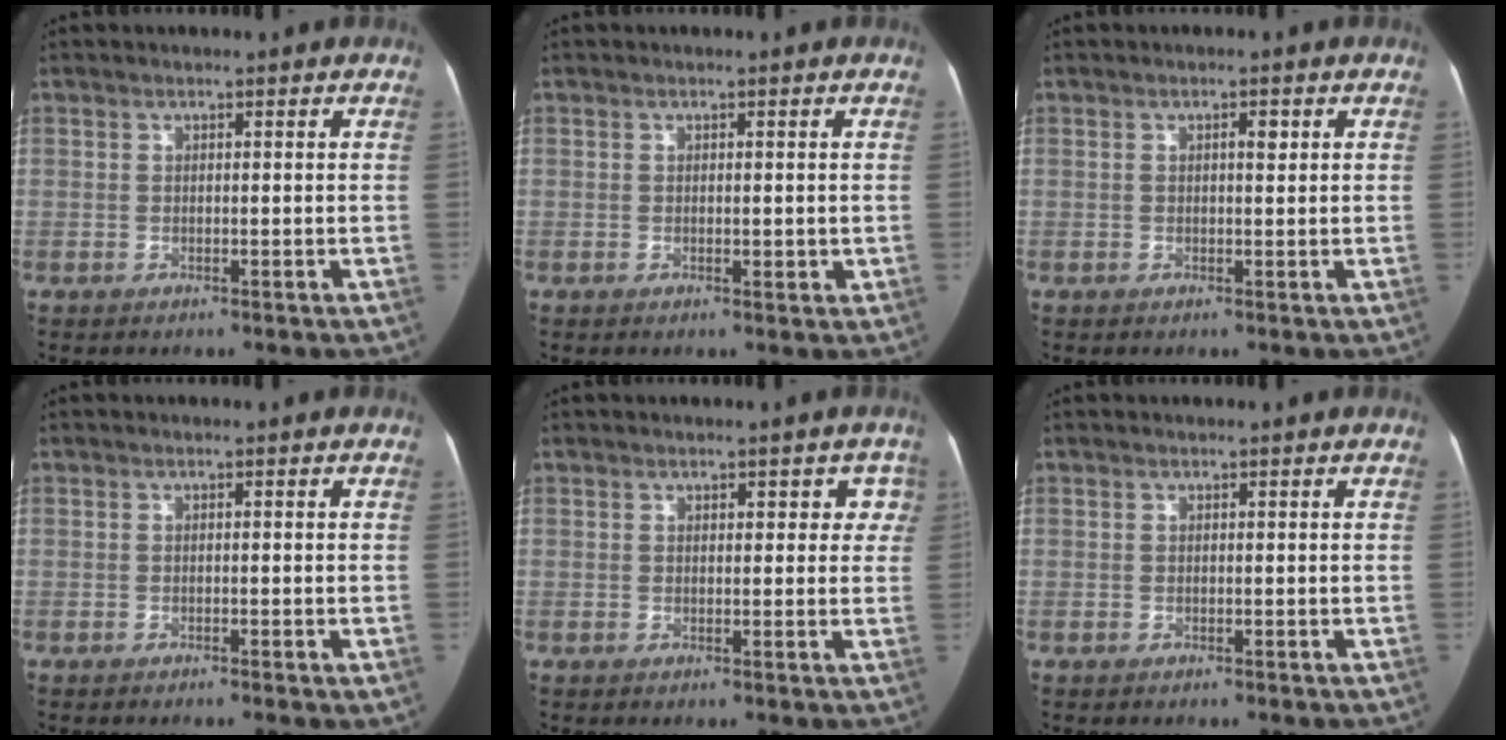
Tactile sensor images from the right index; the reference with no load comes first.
{"total": 1.5, "force": [0.0, 0.7, 1.3], "torque": [-0.018, -0.003, 0.002]}
{"total": 1.6, "force": [0.5, 0.5, 1.5], "torque": [-0.023, 0.003, 0.006]}
{"total": 0.9, "force": [-0.5, 0.0, 0.8], "torque": [-0.012, -0.001, -0.007]}
{"total": 3.7, "force": [1.5, 2.3, 2.4], "torque": [0.000, 0.012, 0.012]}
{"total": 0.0}